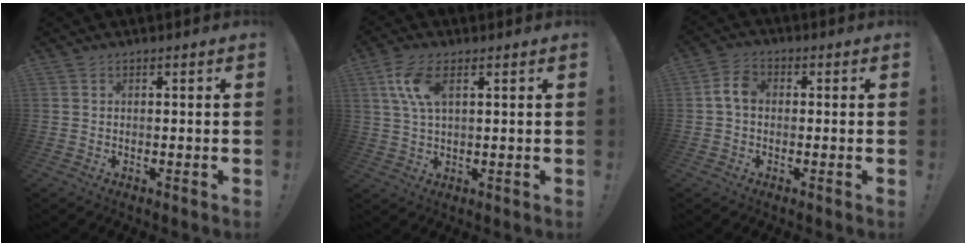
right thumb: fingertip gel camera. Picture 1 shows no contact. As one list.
[{"total": 8.3, "force": [3.1, 3.7, 6.7], "torque": [-0.137, -0.001, 0.054]}, {"total": 5.8, "force": [-0.1, 4.0, 4.2], "torque": [-0.084, 0.017, 0.002]}]